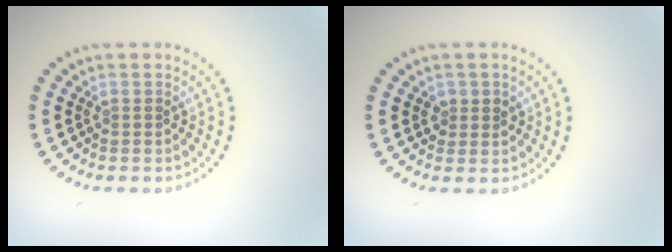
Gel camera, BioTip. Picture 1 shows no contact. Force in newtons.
{"total": 1.3, "press": 1.3, "slide": 0.3}